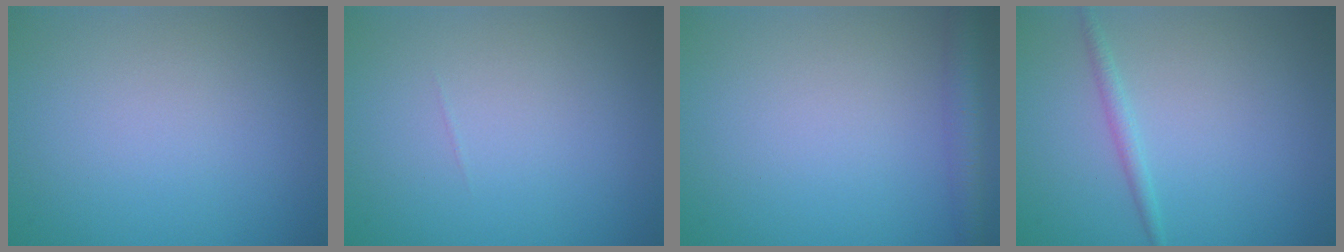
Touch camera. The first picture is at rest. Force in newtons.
{"total": 0.0}
{"total": 2.7, "press": 2.7, "slide": 0.2}
{"total": 1.2, "press": 1.2, "slide": 0.1}